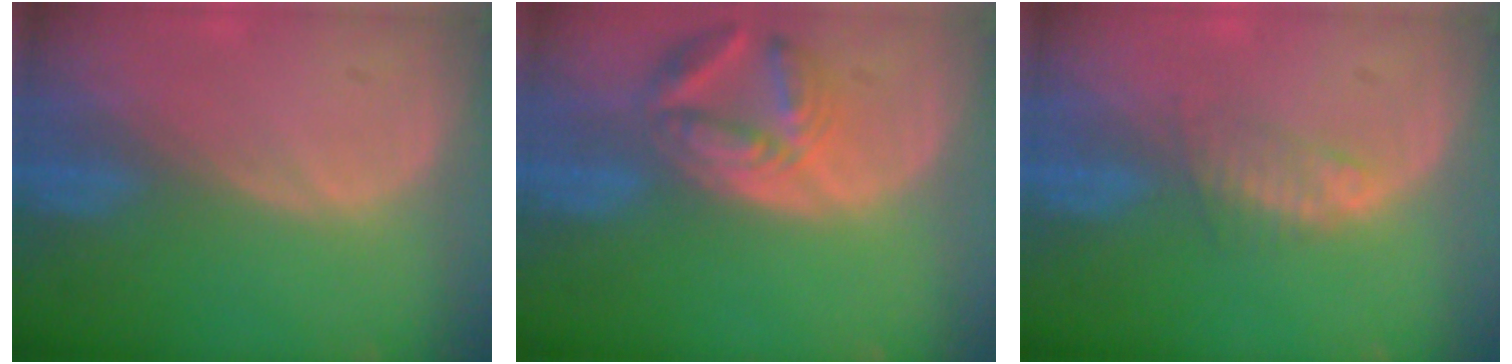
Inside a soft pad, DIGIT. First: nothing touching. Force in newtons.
{"total": 7.4, "press": 6.6, "slide": 3.5}
{"total": 2.5, "press": 2.4, "slide": 0.3}